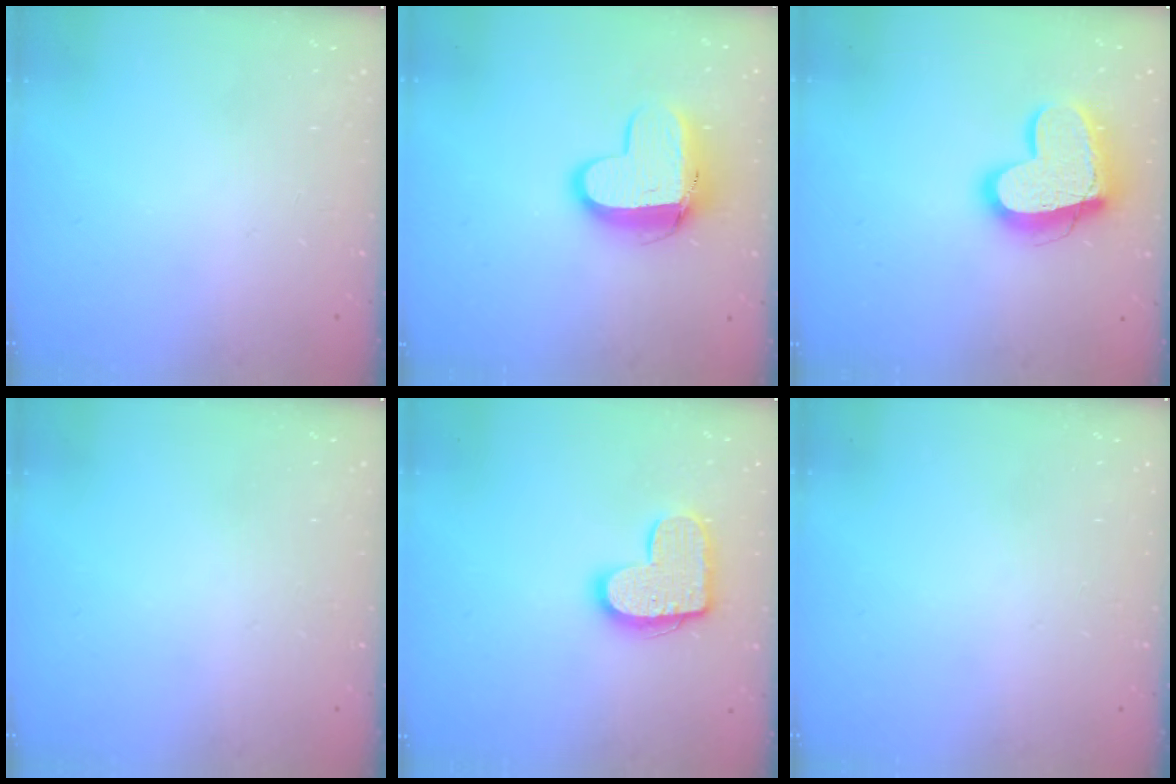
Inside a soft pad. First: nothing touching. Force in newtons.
{"total": 11.6, "press": 11.5, "slide": 1.2}
{"total": 16.5, "press": 16.4, "slide": 1.5}
{"total": 0.0}
{"total": 13.7, "press": 13.7, "slide": 0.6}
{"total": 0.0}